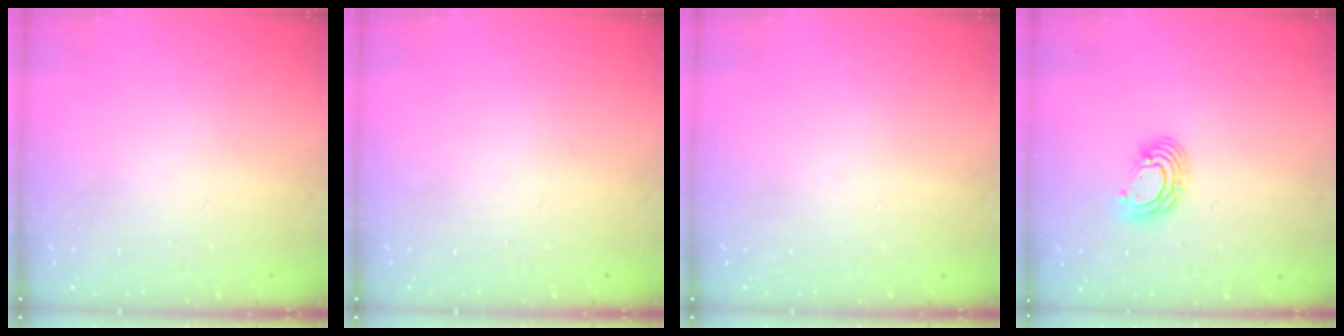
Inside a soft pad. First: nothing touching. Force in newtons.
{"total": 0.0}
{"total": 0.0}
{"total": 6.1, "press": 6.1, "slide": 0.3}